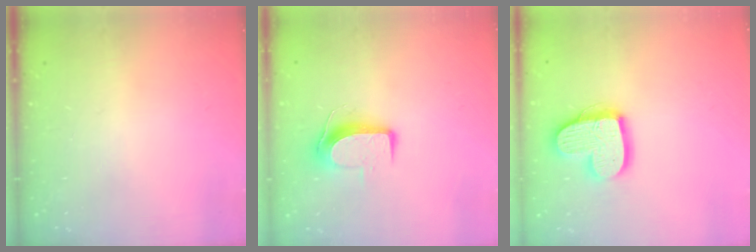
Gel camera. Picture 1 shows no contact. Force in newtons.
{"total": 8.8, "press": 8.8, "slide": 0.6}
{"total": 16.1, "press": 16.1, "slide": 1.3}